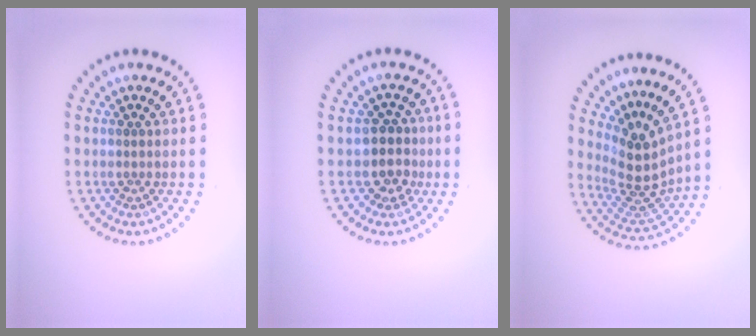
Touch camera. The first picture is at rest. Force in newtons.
{"total": 2.7, "press": 2.3, "slide": 1.4}
{"total": 4.1, "press": 2.8, "slide": 2.9}